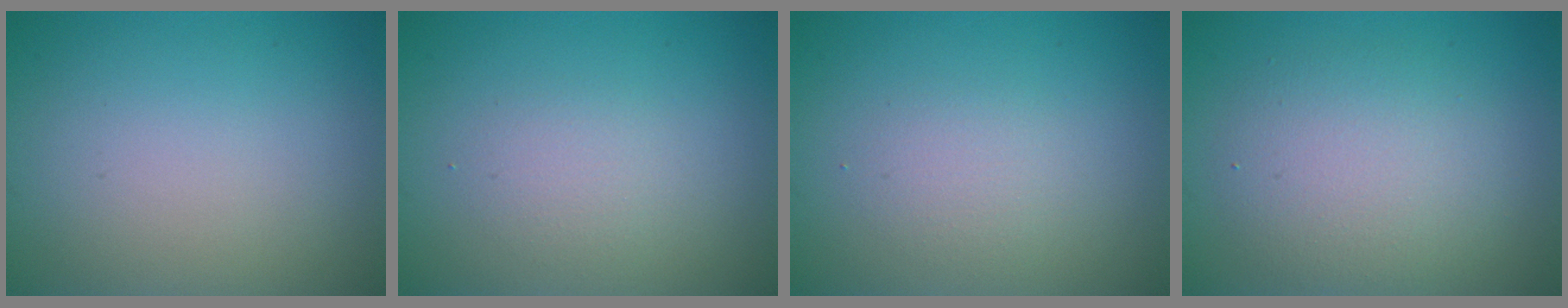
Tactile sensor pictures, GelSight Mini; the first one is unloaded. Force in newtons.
{"total": 1.6, "press": 1.6, "slide": 0.1}
{"total": 1.6, "press": 1.6, "slide": 0.1}
{"total": 4.6, "press": 4.6, "slide": 0.2}